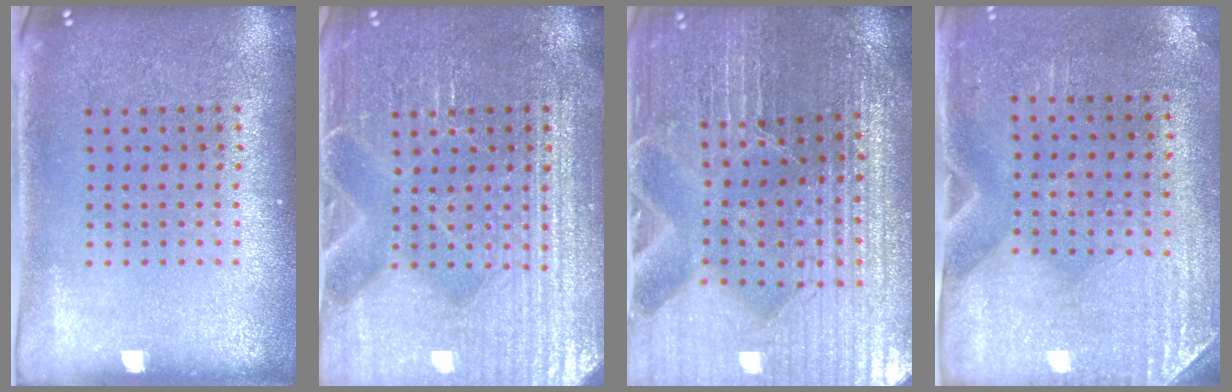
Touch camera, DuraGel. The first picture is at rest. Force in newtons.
{"total": 4.3, "press": 4.3, "slide": 0.6}
{"total": 4.5, "press": 4.4, "slide": 1.3}
{"total": 3.0, "press": 2.5, "slide": 1.5}